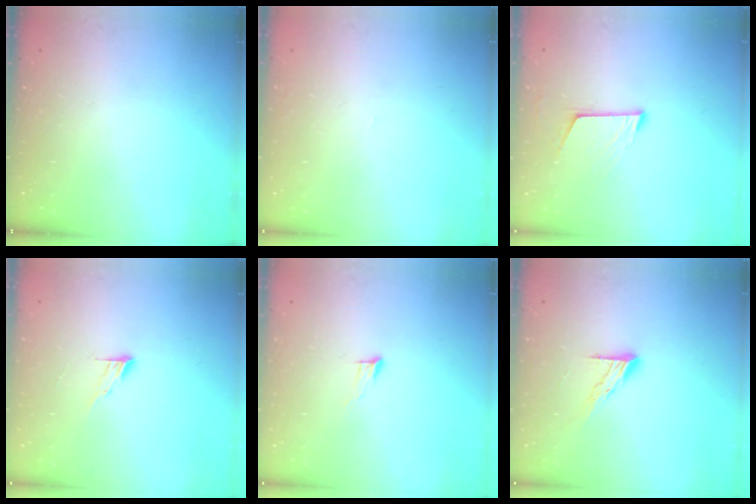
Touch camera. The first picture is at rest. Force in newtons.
{"total": 1.5, "press": 1.5, "slide": 0.1}
{"total": 6.7, "press": 6.4, "slide": 2.0}
{"total": 5.6, "press": 5.6, "slide": 0.4}
{"total": 6.3, "press": 6.2, "slide": 1.0}
{"total": 8.7, "press": 8.7, "slide": 0.7}